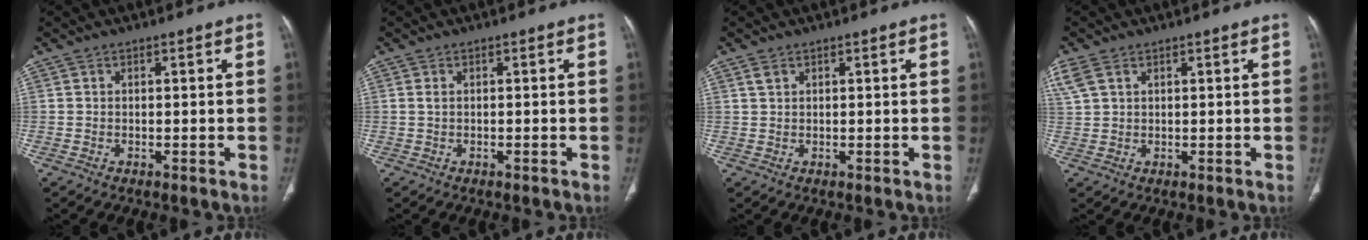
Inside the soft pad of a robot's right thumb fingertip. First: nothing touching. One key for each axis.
{"total": 0.8, "fx": -0.2, "fy": 0.3, "fz": 0.7, "tx": -0.021, "ty": 0.003, "tz": 0.000}
{"total": 1.2, "fx": 0.8, "fy": 0.6, "fz": 0.6, "tx": -0.012, "ty": 0.004, "tz": 0.017}
{"total": 4.2, "fx": 2.2, "fy": 2.5, "fz": 2.5, "tx": -0.077, "ty": 0.014, "tz": 0.056}